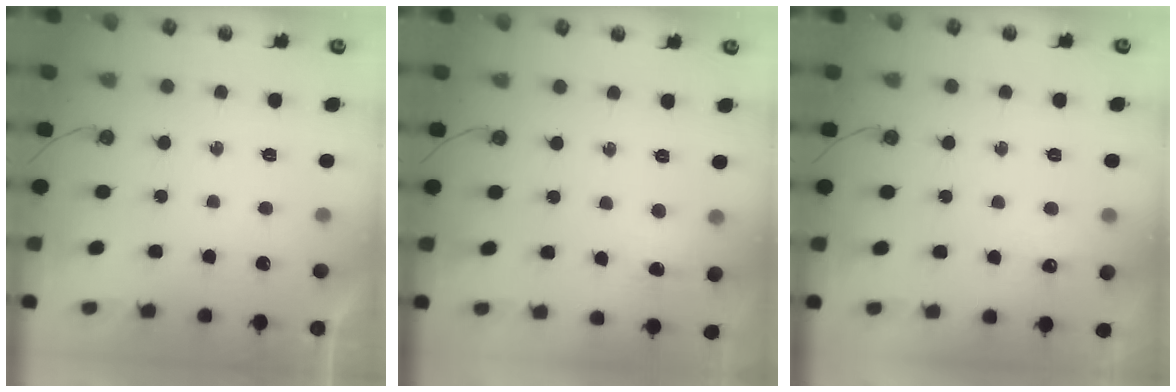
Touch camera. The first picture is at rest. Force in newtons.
{"total": 5.7, "press": 4.1, "slide": 4.0}
{"total": 4.0, "press": 4.0, "slide": 0.7}